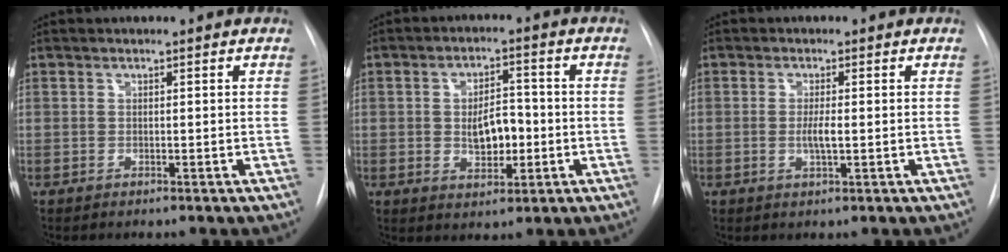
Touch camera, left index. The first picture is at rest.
{"total": 6.3, "force": [-0.8, 3.4, 5.3], "torque": [-0.086, 0.006, -0.007]}
{"total": 2.3, "force": [-0.2, 0.3, 2.3], "torque": [-0.046, -0.005, -0.005]}